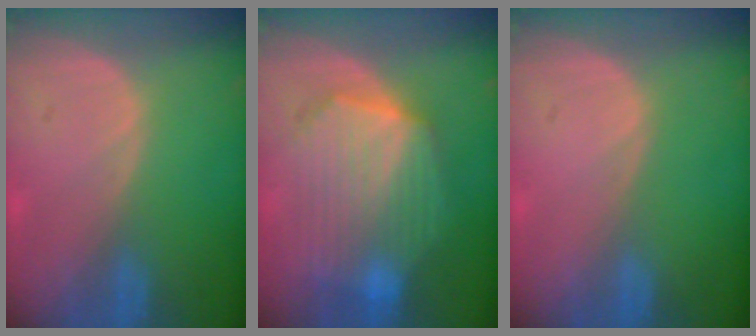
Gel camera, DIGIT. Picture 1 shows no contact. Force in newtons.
{"total": 10.8, "press": 10.8, "slide": 0.8}
{"total": 0.0}